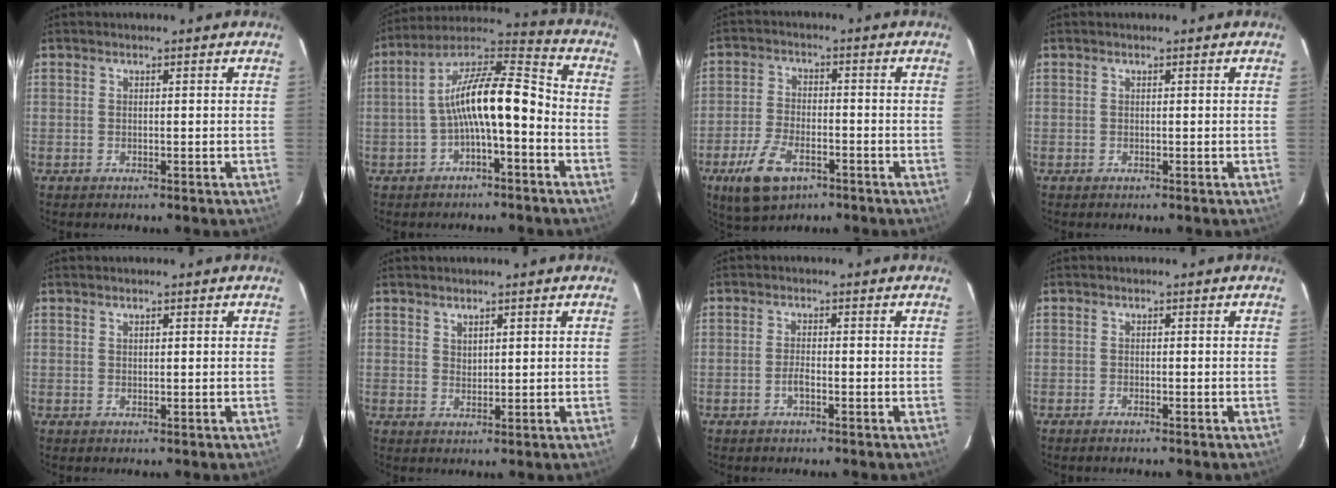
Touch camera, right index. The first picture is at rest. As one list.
[{"total": 12.5, "force": [-3.2, 3.5, 11.5], "torque": [-0.214, 0.028, -0.059]}, {"total": 10.1, "force": [-5.6, 5.1, 6.6], "torque": [-0.156, -0.009, -0.100]}, {"total": 0.0}, {"total": 0.7, "force": [0.5, 0.3, 0.3], "torque": [-0.006, 0.002, 0.009]}, {"total": 1.9, "force": [1.4, 1.0, 0.8], "torque": [-0.010, 0.001, 0.027]}, {"total": 1.8, "force": [-0.9, 0.6, 1.5], "torque": [-0.030, 0.002, -0.017]}, {"total": 1.0, "force": [-0.9, 0.2, 0.4], "torque": [-0.012, -0.002, -0.019]}]